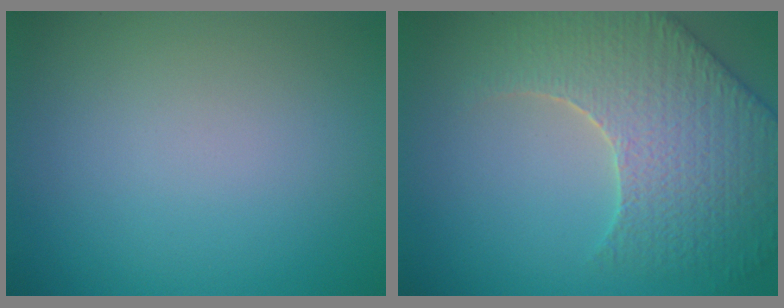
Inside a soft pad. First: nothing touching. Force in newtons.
{"total": 6.5, "press": 5.6, "slide": 3.3}